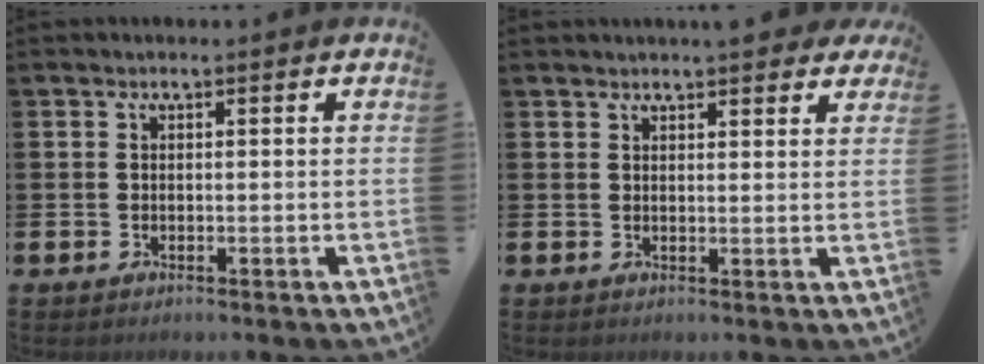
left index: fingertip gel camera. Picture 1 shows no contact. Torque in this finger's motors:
{"motor_torque": [0.92, -1.22, 0.07, 0.08]}